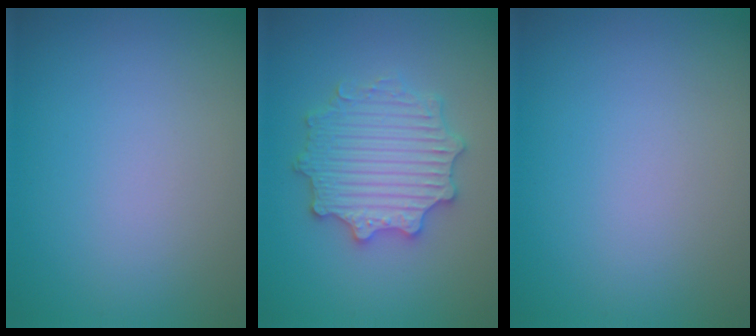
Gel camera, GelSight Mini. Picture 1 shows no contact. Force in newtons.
{"total": 5.5, "press": 5.4, "slide": 1.0}
{"total": 0.0}